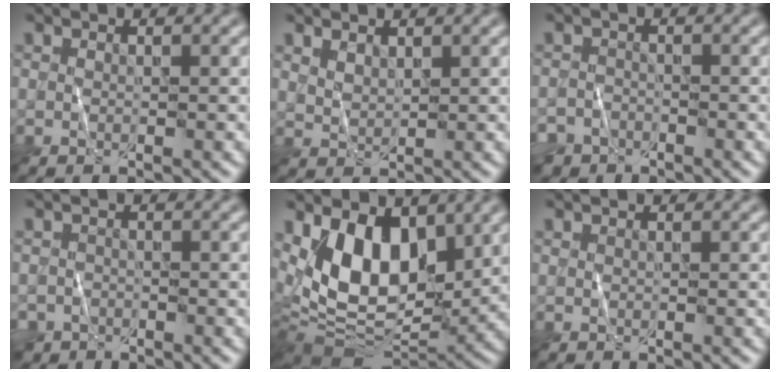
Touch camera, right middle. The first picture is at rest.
{"total": 1.3, "force": [1.1, 0.5, 0.5], "torque": [-0.015, -0.002, 0.029]}
{"total": 3.2, "force": [-2.6, 1.7, 0.1], "torque": [0.014, 0.000, -0.045]}
{"total": 2.1, "force": [-1.6, 1.3, -0.2], "torque": [0.013, 0.002, -0.030]}
{"total": 10.1, "force": [2.4, 6.0, 7.8], "torque": [-0.136, -0.019, 0.042]}
{"total": 0.0}